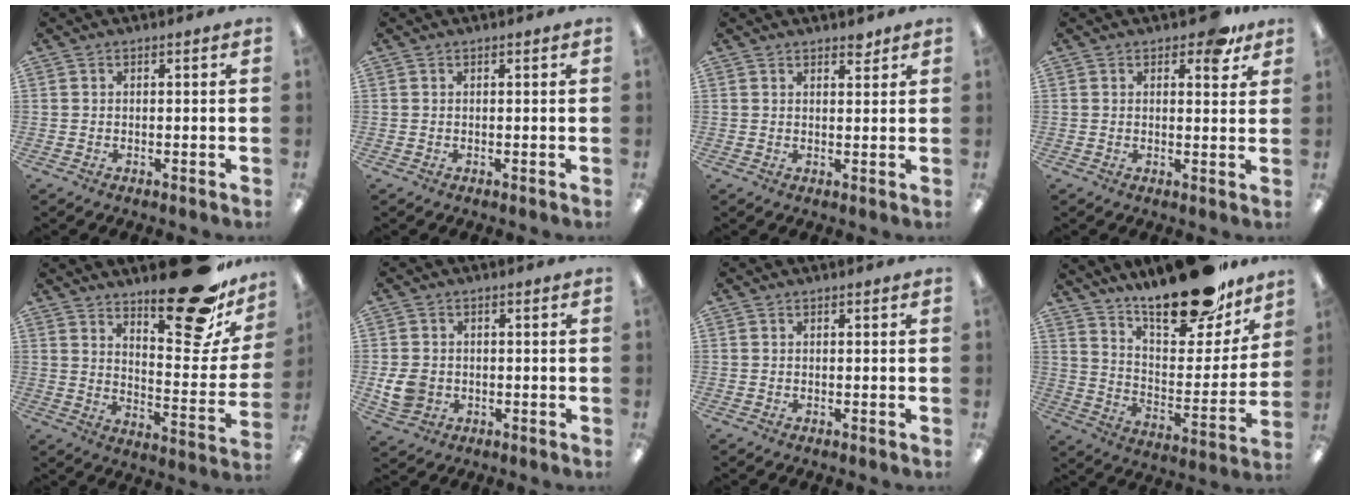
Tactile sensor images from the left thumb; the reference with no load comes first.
{"total": 0.0}
{"total": 2.4, "force": [2.1, 0.7, 0.7], "torque": [0.007, -0.016, 0.034]}
{"total": 6.1, "force": [4.0, 2.8, 3.6], "torque": [-0.034, -0.019, 0.064]}
{"total": 22.0, "force": [16.4, 7.0, 12.9], "torque": [-0.161, -0.122, 0.264]}
{"total": 5.9, "force": [-0.6, 5.1, 3.1], "torque": [-0.051, 0.003, -0.008]}
{"total": 0.0}
{"total": 23.9, "force": [18.8, 8.3, 12.2], "torque": [-0.173, -0.123, 0.316]}